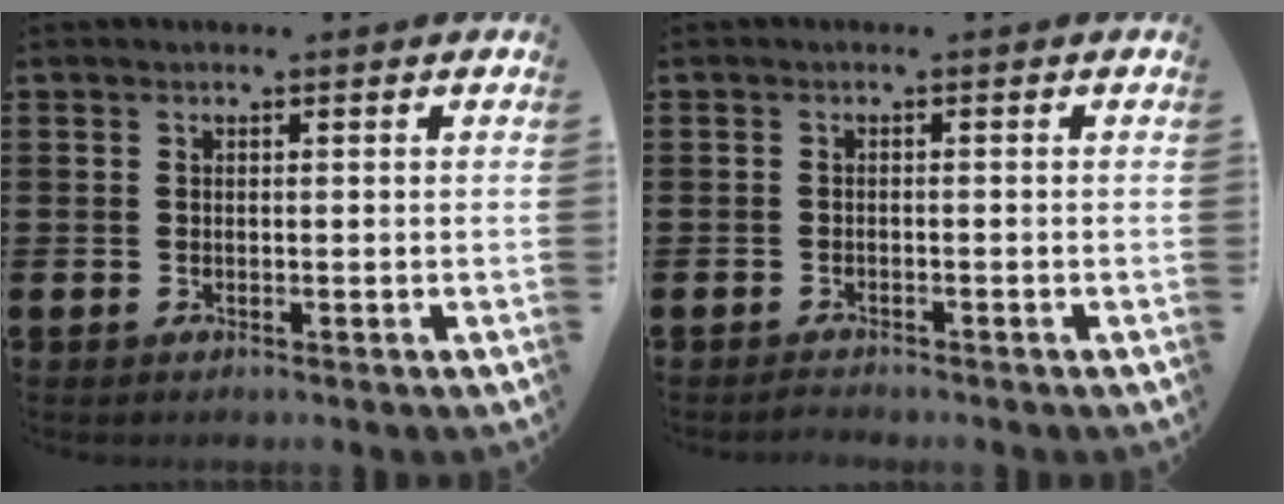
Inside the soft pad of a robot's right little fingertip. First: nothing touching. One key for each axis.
{"total": 0.8, "fx": -0.8, "fy": 0.0, "fz": 0.0, "tx": -0.003, "ty": -0.002, "tz": -0.017}